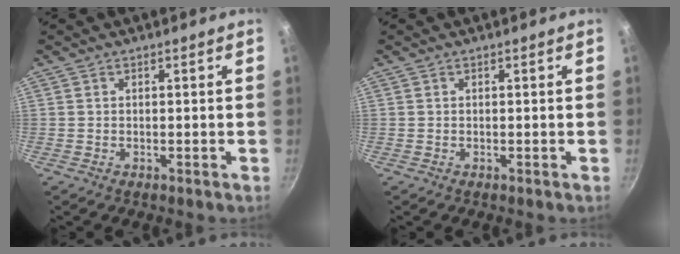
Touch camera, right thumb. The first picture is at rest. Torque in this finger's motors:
{"motor_torque": [-0.05, 0.05, 0.00, 0.00, 0.00]}